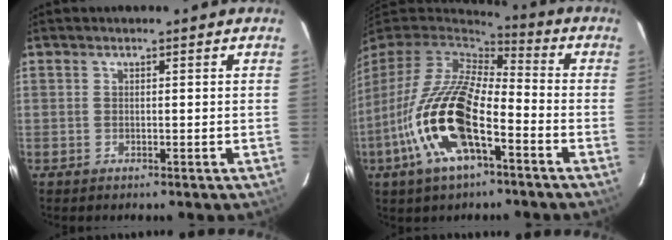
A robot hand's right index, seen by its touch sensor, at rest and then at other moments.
{"total": 19.2, "force": [-7.6, 7.4, 16.1], "torque": [-0.331, -0.027, -0.150]}